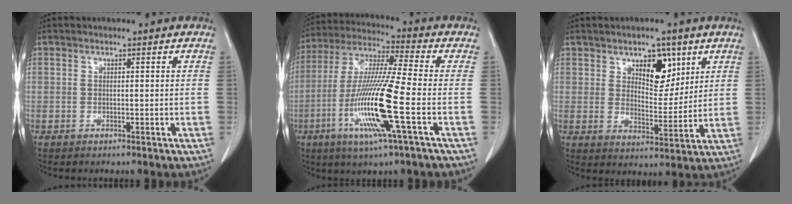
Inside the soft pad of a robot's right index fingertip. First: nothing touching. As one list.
[{"total": 15.6, "force": [-4.7, -0.3, 14.9], "torque": [-0.309, -0.018, -0.094]}, {"total": 7.3, "force": [3.9, 3.7, 5.0], "torque": [-0.073, 0.000, 0.065]}]